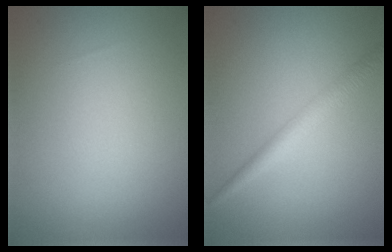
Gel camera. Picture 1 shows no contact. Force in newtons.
{"total": 2.8, "press": 2.8, "slide": 0.1}